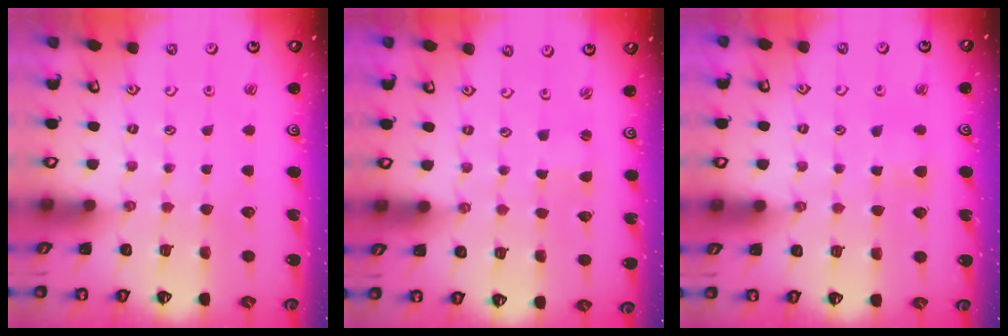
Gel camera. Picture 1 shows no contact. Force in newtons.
{"total": 0.0}
{"total": 4.9, "press": 4.8, "slide": 1.1}